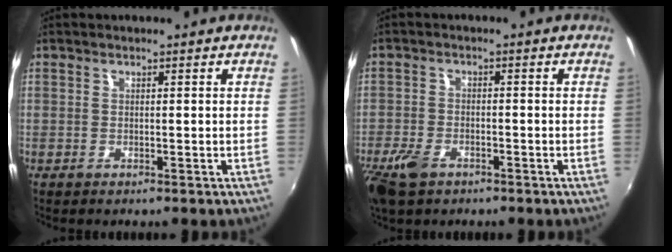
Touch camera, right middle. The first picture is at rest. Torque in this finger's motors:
{"motor_torque": [0.78, -0.70, 0.31, 0.09]}